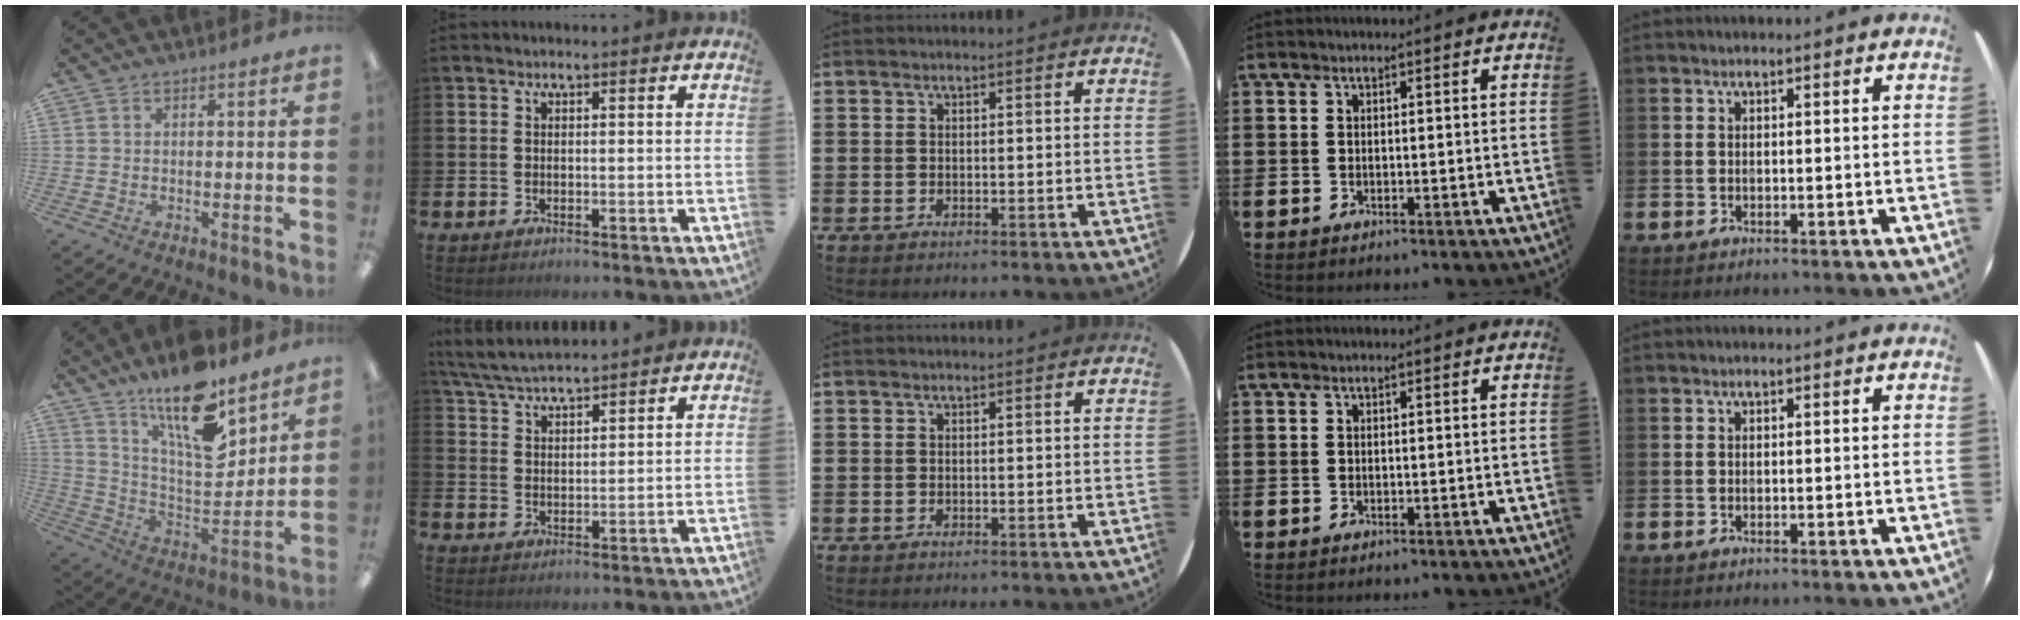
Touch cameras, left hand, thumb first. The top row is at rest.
{"thumb": {"total": 18.3, "force": [13.1, 5.9, 11.3], "torque": [-0.192, -0.092, 0.223]}, "index": {"total": 5.2, "force": [5.1, 0.6, 1.0], "torque": [-0.039, -0.023, 0.092]}}